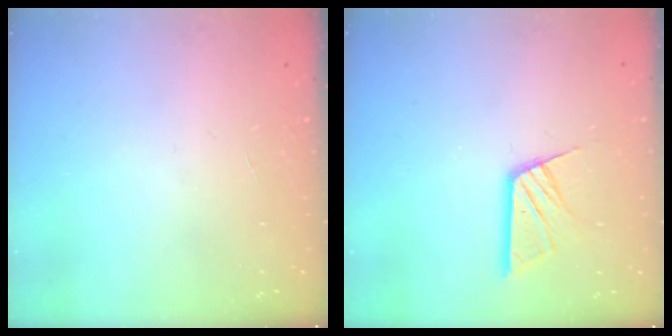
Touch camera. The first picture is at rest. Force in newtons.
{"total": 11.0, "press": 11.0, "slide": 1.2}